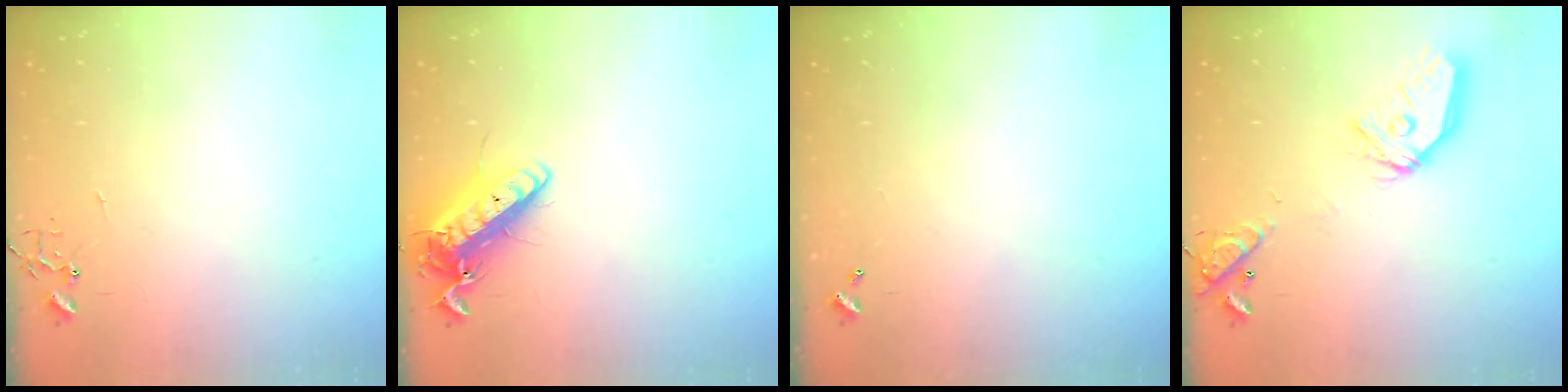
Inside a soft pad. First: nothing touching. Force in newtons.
{"total": 14.5, "press": 14.3, "slide": 2.0}
{"total": 0.0}
{"total": 17.1, "press": 16.9, "slide": 2.1}